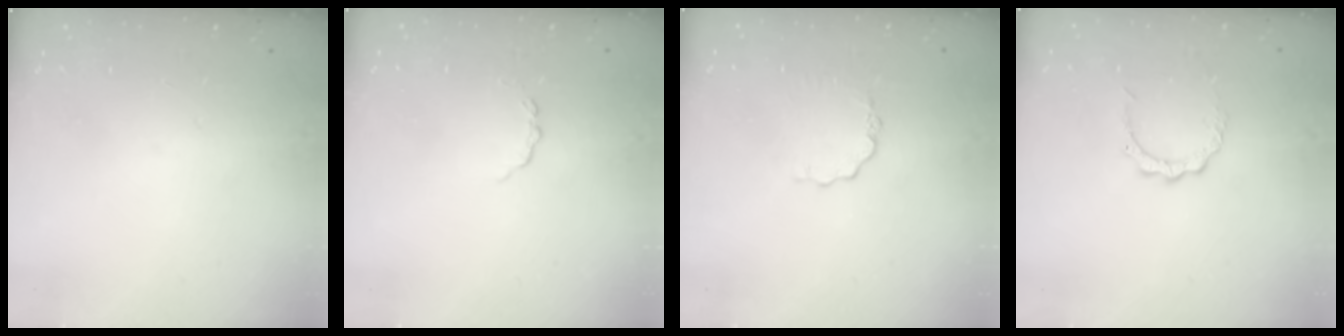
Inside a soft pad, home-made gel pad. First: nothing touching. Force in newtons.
{"total": 3.0, "press": 3.0, "slide": 0.4}
{"total": 3.3, "press": 3.3, "slide": 0.2}
{"total": 3.0, "press": 3.0, "slide": 0.2}